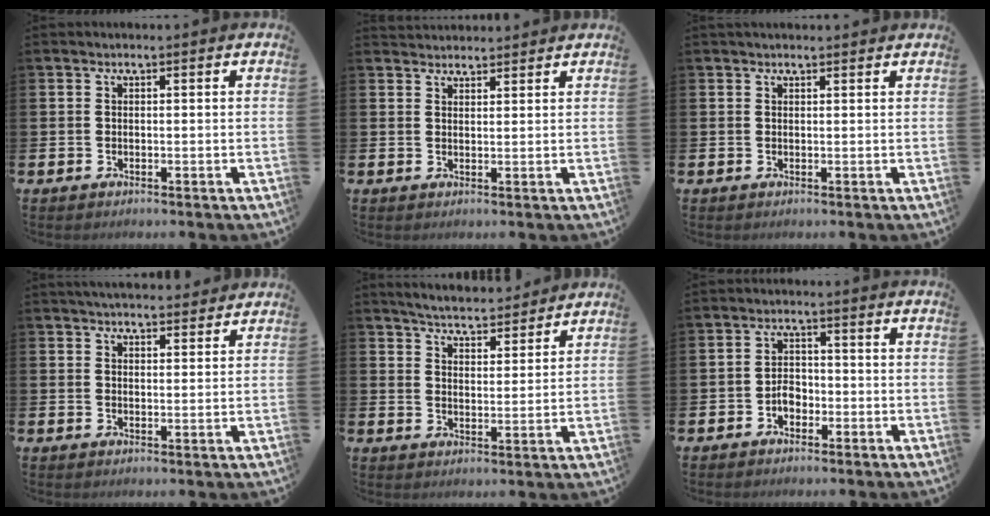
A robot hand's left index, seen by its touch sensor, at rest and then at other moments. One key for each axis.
{"total": 2.4, "fx": 2.3, "fy": 0.6, "fz": -0.1, "tx": 0.000, "ty": -0.006, "tz": 0.043}
{"total": 0.9, "fx": 0.8, "fy": 0.2, "fz": 0.2, "tx": 0.007, "ty": -0.001, "tz": 0.013}
{"total": 3.8, "fx": 3.7, "fy": 0.6, "fz": 0.4, "tx": -0.006, "ty": -0.018, "tz": 0.067}
{"total": 5.3, "fx": 5.2, "fy": 0.6, "fz": 0.7, "tx": -0.029, "ty": -0.031, "tz": 0.092}
{"total": 2.6, "fx": -1.3, "fy": 1.8, "fz": 1.3, "tx": -0.022, "ty": 0.004, "tz": -0.029}